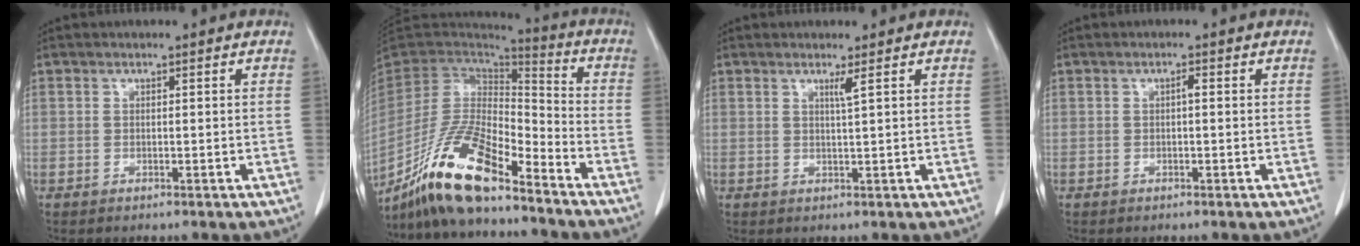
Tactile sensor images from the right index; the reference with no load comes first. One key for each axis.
{"total": 16.7, "fx": -12.2, "fy": 3.5, "fz": 10.9, "tx": -0.214, "ty": -0.009, "tz": -0.227}
{"total": 1.4, "fx": 0.8, "fy": -0.5, "fz": 1.0, "tx": -0.027, "ty": -0.009, "tz": 0.015}
{"total": 0.8, "fx": 0.0, "fy": 0.2, "fz": 0.8, "tx": -0.013, "ty": 0.003, "tz": -0.001}